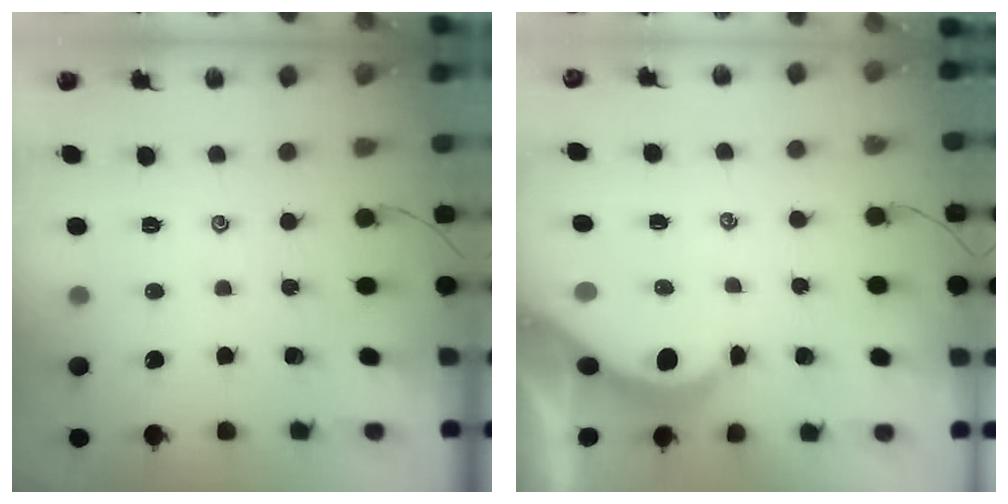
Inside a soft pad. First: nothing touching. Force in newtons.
{"total": 3.9, "press": 3.9, "slide": 0.5}